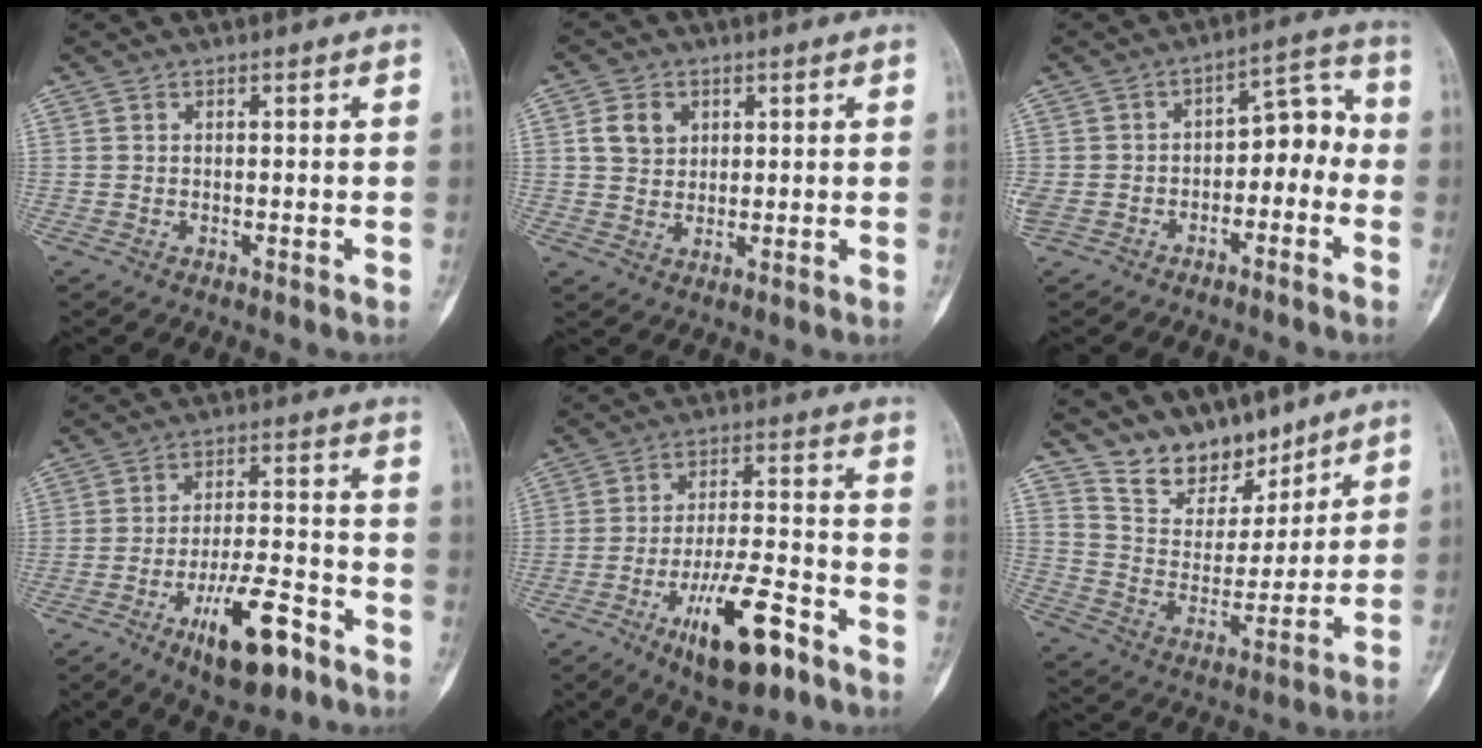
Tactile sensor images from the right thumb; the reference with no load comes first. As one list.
[{"total": 5.5, "force": [1.9, 4.4, 2.7], "torque": [-0.030, -0.005, 0.036]}, {"total": 11.6, "force": [-3.3, 7.7, 8.0], "torque": [-0.111, 0.054, -0.055]}, {"total": 12.8, "force": [-7.2, 4.3, 9.6], "torque": [-0.155, 0.043, -0.114]}, {"total": 14.3, "force": [-7.9, 4.6, 11.0], "torque": [-0.183, 0.046, -0.126]}, {"total": 12.6, "force": [10.5, 6.1, 3.3], "torque": [-0.023, -0.075, 0.201]}]